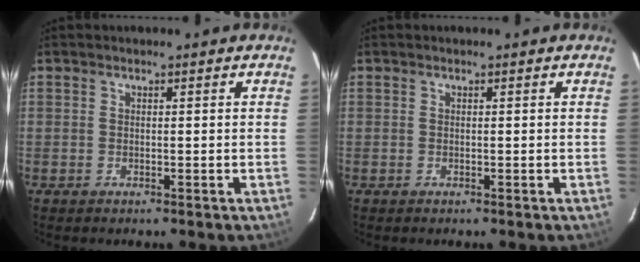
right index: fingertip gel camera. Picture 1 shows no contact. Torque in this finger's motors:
{"motor_torque": [0.03, 0.17, 0.03, 0.00]}